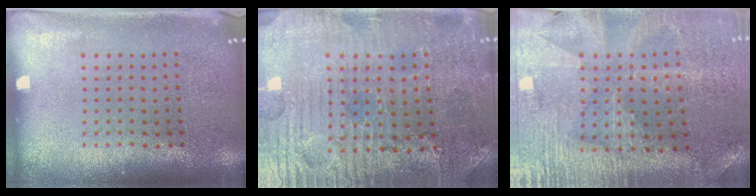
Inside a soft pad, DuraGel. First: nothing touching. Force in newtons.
{"total": 3.7, "press": 3.7, "slide": 0.6}
{"total": 1.7, "press": 1.7, "slide": 0.3}